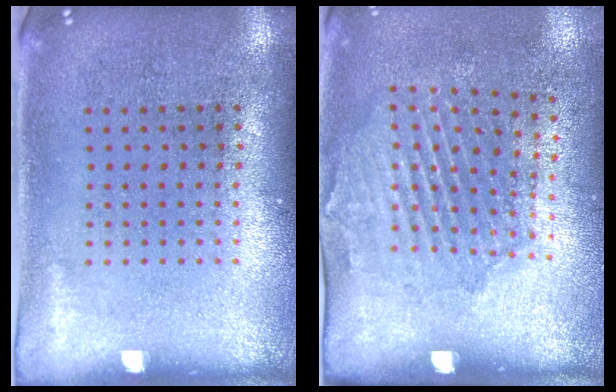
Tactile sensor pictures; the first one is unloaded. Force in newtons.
{"total": 1.8, "press": 1.3, "slide": 1.2}